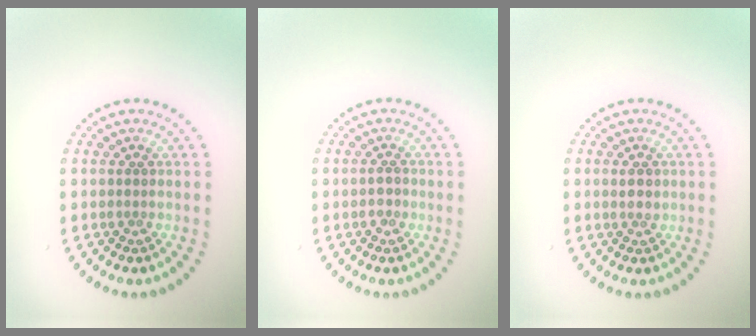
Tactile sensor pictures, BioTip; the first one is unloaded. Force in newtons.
{"total": 1.1, "press": 1.1, "slide": 0.2}
{"total": 1.2, "press": 1.1, "slide": 0.3}